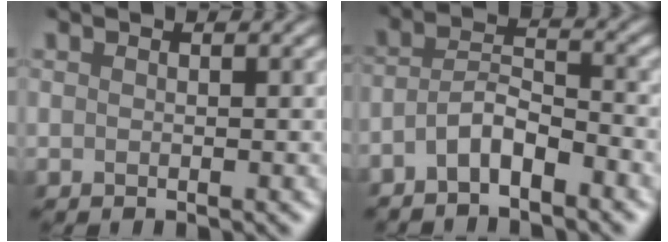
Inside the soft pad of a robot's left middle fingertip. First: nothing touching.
{"total": 3.5, "force": [-2.5, 0.7, 2.3], "torque": [-0.048, 0.014, -0.047]}